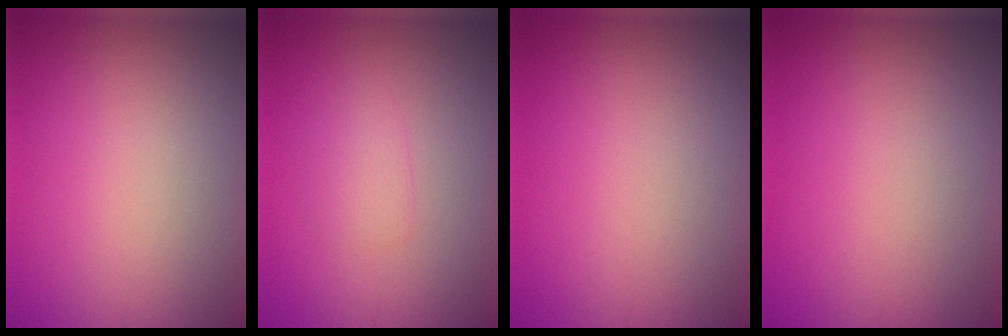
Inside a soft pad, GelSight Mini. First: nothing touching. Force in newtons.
{"total": 1.4, "press": 1.4, "slide": 0.1}
{"total": 0.0}
{"total": 0.0}